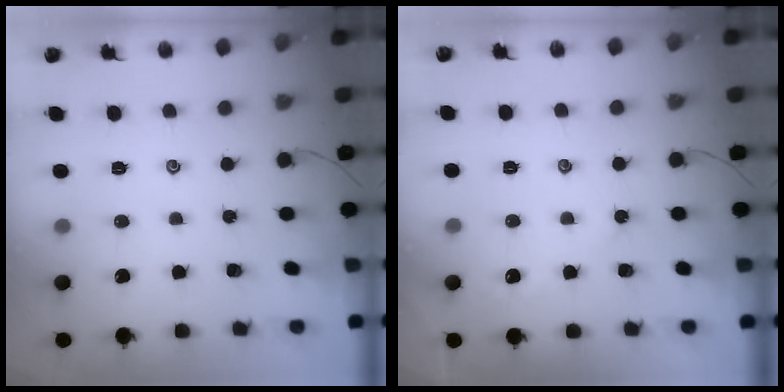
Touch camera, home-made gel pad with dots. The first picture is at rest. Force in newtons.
{"total": 3.3, "press": 3.2, "slide": 0.4}